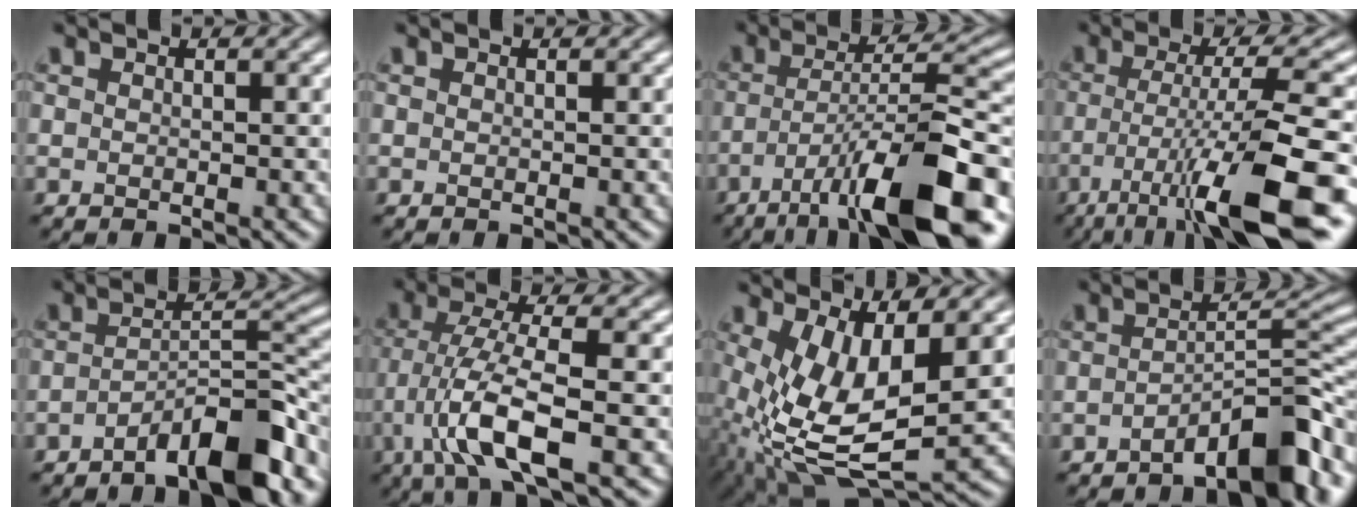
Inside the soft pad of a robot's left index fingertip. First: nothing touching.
{"total": 0.0}
{"total": 12.9, "force": [-7.3, 2.9, 10.2], "torque": [-0.161, 0.013, -0.121]}
{"total": 11.5, "force": [-5.6, 2.3, 9.8], "torque": [-0.159, 0.003, -0.090]}
{"total": 8.1, "force": [-4.9, 2.3, 5.9], "torque": [-0.083, 0.006, -0.083]}
{"total": 6.5, "force": [-2.5, 1.3, 5.9], "torque": [-0.117, 0.003, -0.054]}
{"total": 10.1, "force": [0.4, 4.4, 9.1], "torque": [-0.196, -0.021, 0.014]}
{"total": 6.7, "force": [-4.3, 1.8, 4.8], "torque": [-0.061, 0.011, -0.069]}